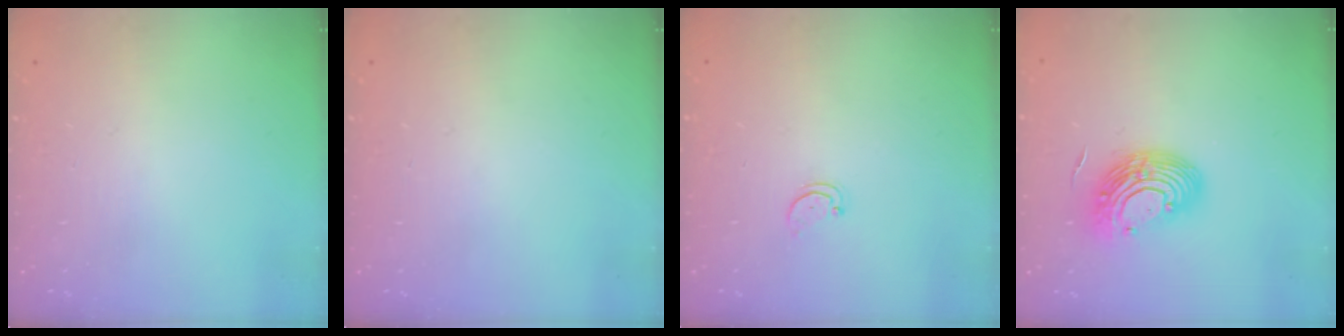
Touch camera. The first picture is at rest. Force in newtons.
{"total": 0.0}
{"total": 1.5, "press": 1.5, "slide": 0.3}
{"total": 12.8, "press": 12.6, "slide": 2.2}